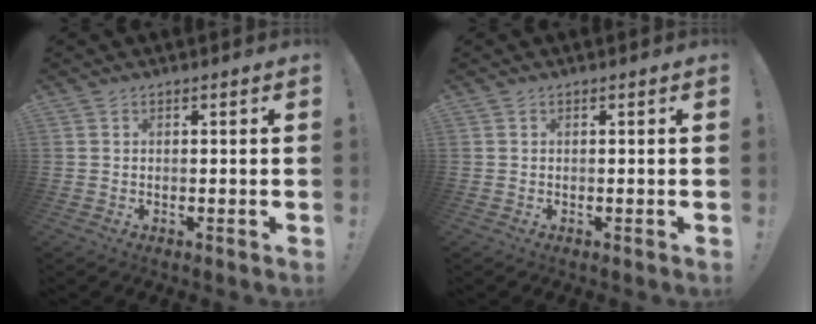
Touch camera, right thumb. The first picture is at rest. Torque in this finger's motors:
{"motor_torque": [0.00, 0.00, 0.00, 0.00, 0.00]}